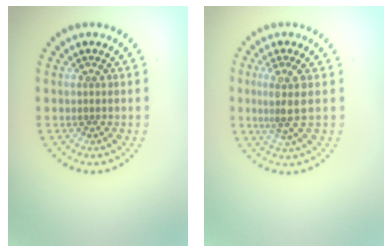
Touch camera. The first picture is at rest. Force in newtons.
{"total": 2.6, "press": 2.0, "slide": 1.6}